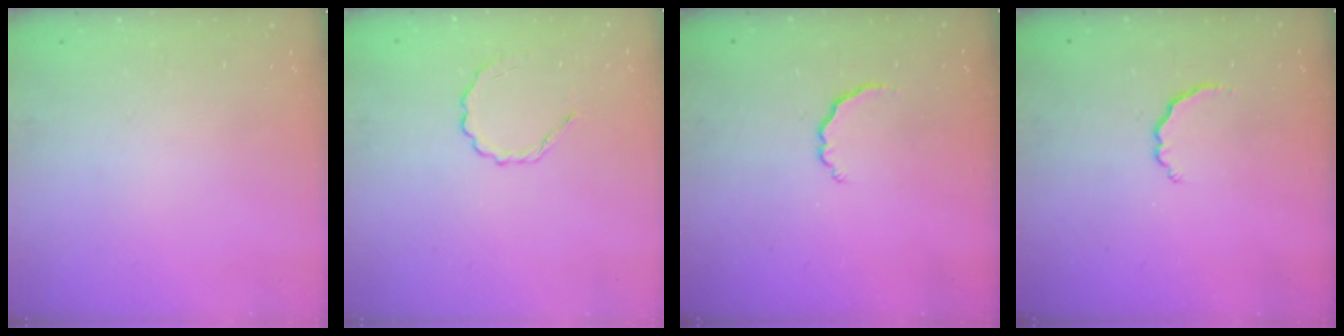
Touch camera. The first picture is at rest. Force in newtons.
{"total": 2.5, "press": 2.3, "slide": 0.9}
{"total": 2.7, "press": 2.6, "slide": 0.8}
{"total": 2.7, "press": 2.6, "slide": 0.8}